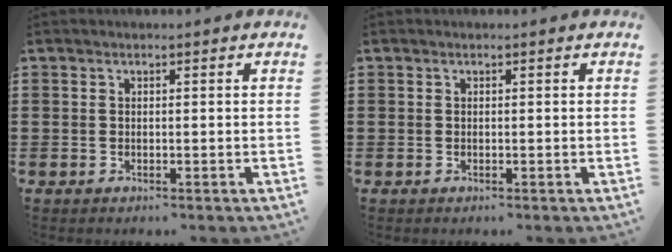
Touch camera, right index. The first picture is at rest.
{"total": 0.0}